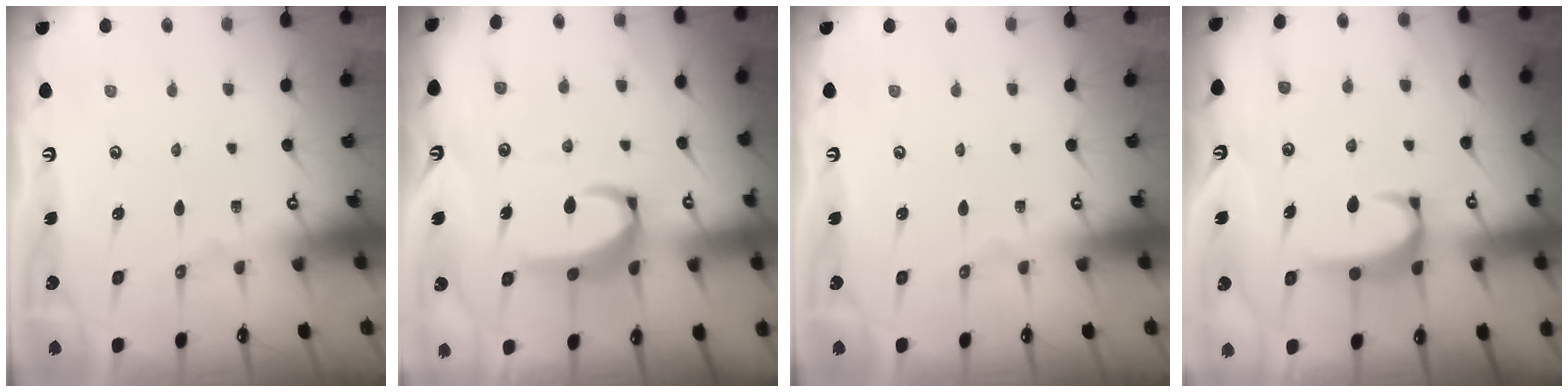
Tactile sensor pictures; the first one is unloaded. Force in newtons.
{"total": 6.7, "press": 6.6, "slide": 1.0}
{"total": 0.0}
{"total": 2.5, "press": 2.5, "slide": 0.5}